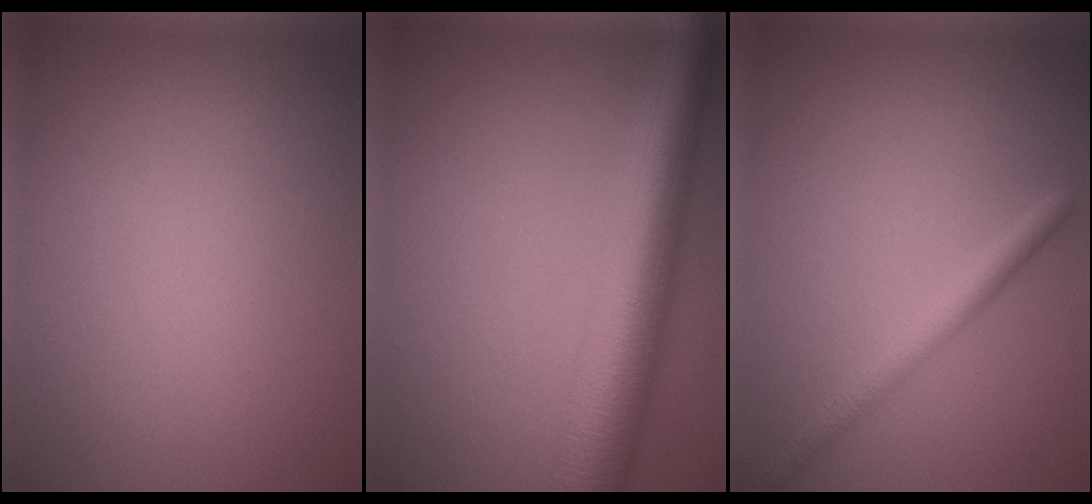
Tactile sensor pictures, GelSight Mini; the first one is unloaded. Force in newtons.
{"total": 9.0, "press": 9.0, "slide": 0.3}
{"total": 2.3, "press": 2.3, "slide": 0.0}